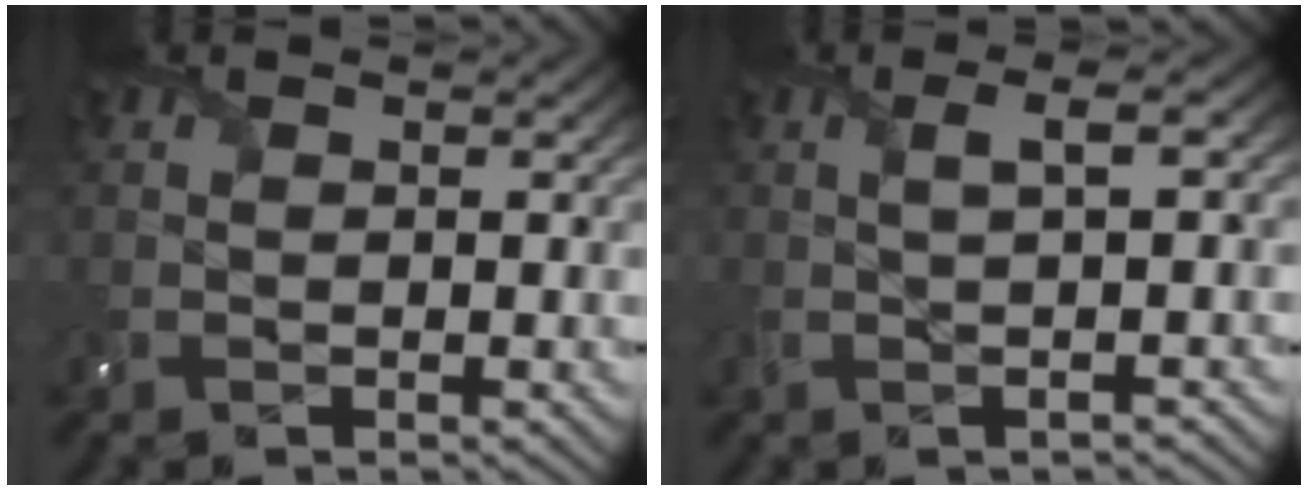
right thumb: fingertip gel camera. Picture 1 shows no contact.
{"total": 2.6, "force": [0.4, 0.0, 2.6], "torque": [-0.033, 0.021, 0.001]}